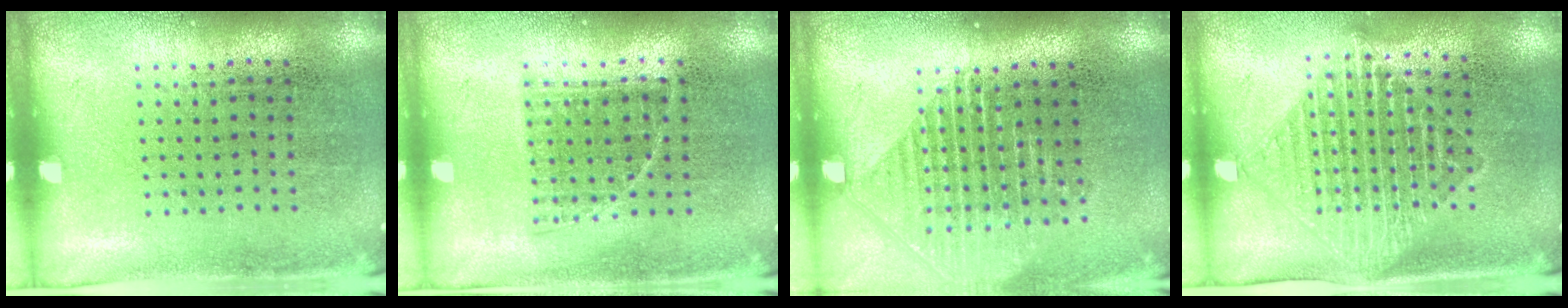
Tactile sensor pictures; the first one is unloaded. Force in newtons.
{"total": 1.0, "press": 0.8, "slide": 0.6}
{"total": 1.5, "press": 1.4, "slide": 0.6}
{"total": 1.6, "press": 1.4, "slide": 0.8}